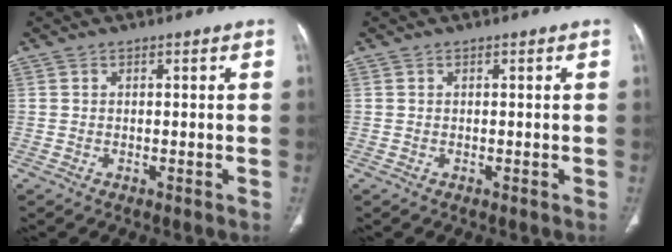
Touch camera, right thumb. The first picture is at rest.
{"total": 0.0}